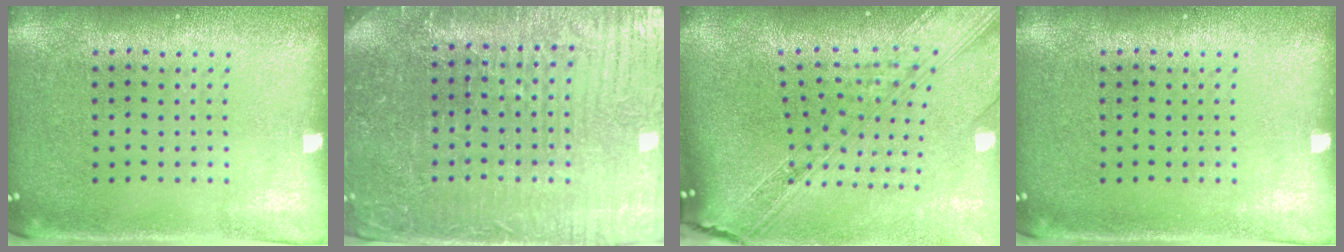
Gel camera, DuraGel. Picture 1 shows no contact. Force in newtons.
{"total": 4.5, "press": 4.3, "slide": 1.2}
{"total": 4.0, "press": 3.0, "slide": 2.8}
{"total": 0.0}